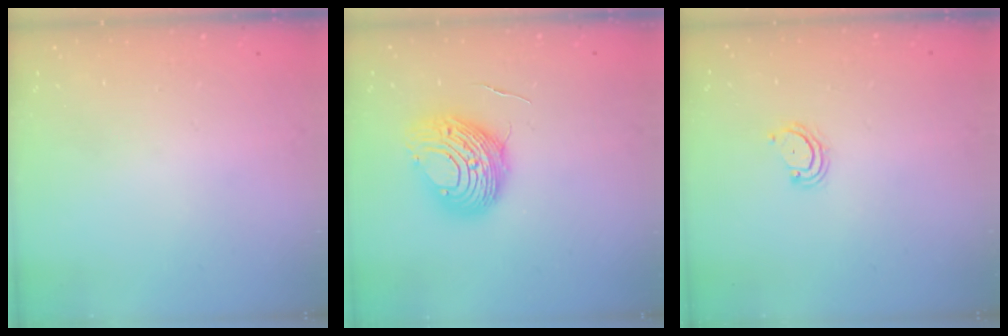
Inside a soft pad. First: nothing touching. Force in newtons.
{"total": 11.2, "press": 11.2, "slide": 1.2}
{"total": 3.6, "press": 3.6, "slide": 0.3}